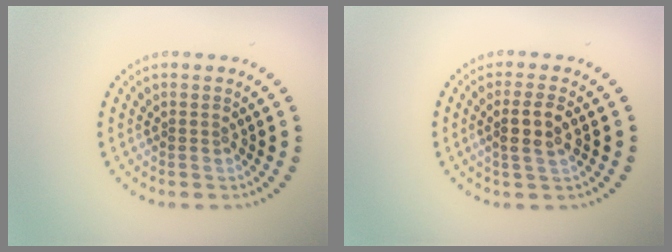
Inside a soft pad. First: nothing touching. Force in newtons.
{"total": 2.7, "press": 2.5, "slide": 1.0}